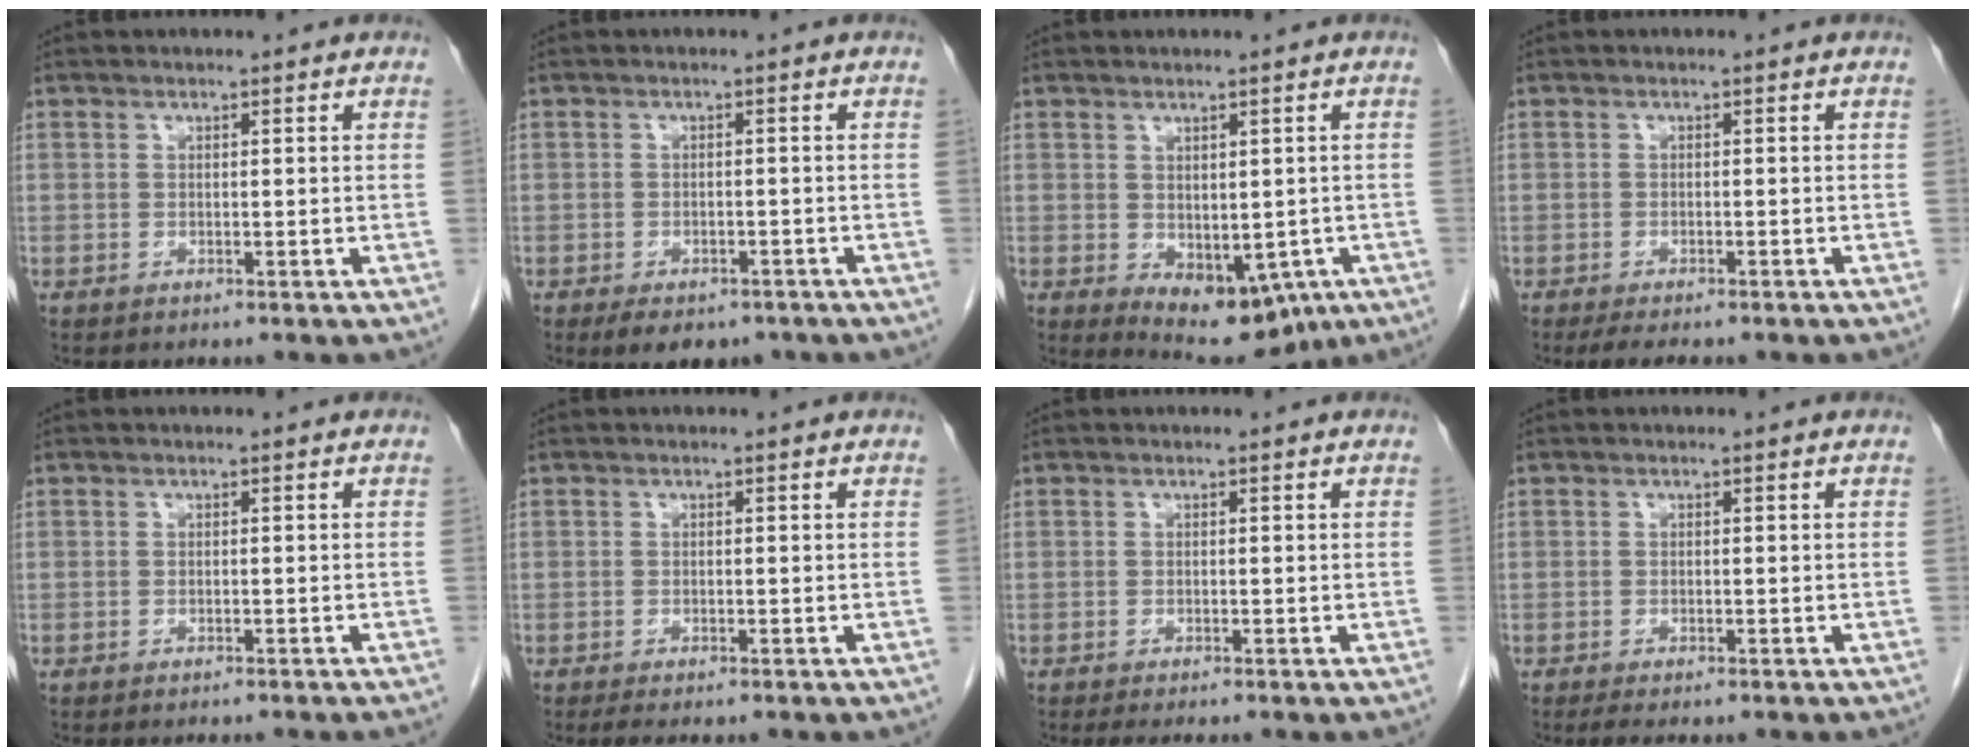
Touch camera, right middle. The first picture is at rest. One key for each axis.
{"total": 7.2, "fx": -5.3, "fy": 3.7, "fz": 3.2, "tx": -0.035, "ty": 0.002, "tz": -0.071}
{"total": 8.9, "fx": -3.4, "fy": 5.1, "fz": 6.5, "tx": -0.072, "ty": -0.013, "tz": -0.033}
{"total": 4.4, "fx": -3.5, "fy": 1.1, "fz": 2.5, "tx": -0.035, "ty": -0.010, "tz": -0.045}
{"total": 3.5, "fx": -3.1, "fy": -0.2, "fz": 1.5, "tx": -0.018, "ty": 0.000, "tz": -0.039}
{"total": 2.5, "fx": -2.0, "fy": 0.5, "fz": 1.4, "tx": -0.021, "ty": -0.007, "tz": -0.026}
{"total": 2.0, "fx": -1.7, "fy": -0.1, "fz": 1.1, "tx": -0.016, "ty": -0.004, "tz": -0.025}
{"total": 2.8, "fx": -2.2, "fy": 0.6, "fz": 1.5, "tx": -0.022, "ty": -0.007, "tz": -0.028}